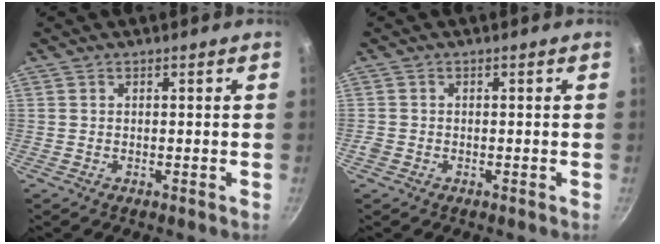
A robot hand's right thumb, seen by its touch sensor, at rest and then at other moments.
{"total": 1.3, "force": [-0.6, 1.1, 0.5], "torque": [-0.011, 0.001, -0.012]}